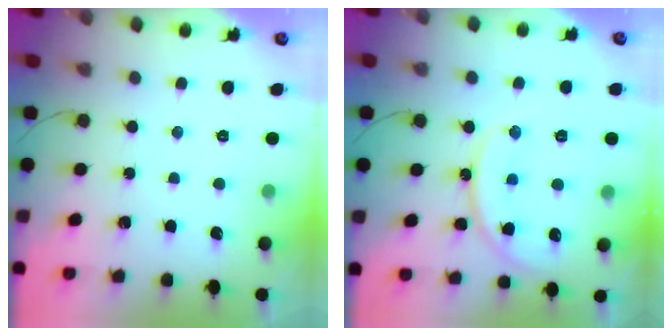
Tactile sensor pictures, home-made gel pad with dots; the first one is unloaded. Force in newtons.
{"total": 13.5, "press": 13.5, "slide": 0.9}